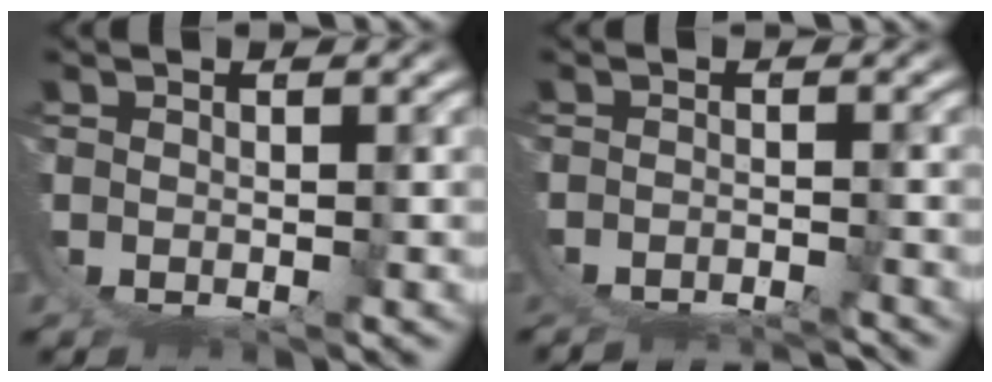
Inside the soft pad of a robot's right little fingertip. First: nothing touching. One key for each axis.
{"total": 6.4, "fx": -5.5, "fy": 2.5, "fz": 2.1, "tx": -0.041, "ty": -0.025, "tz": -0.076}